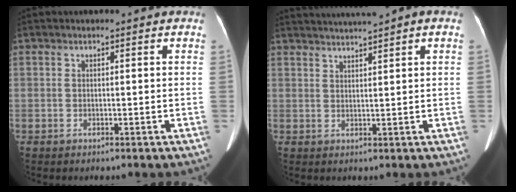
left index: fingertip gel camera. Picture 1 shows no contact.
{"total": 5.0, "force": [4.3, -0.8, 2.4], "torque": [-0.043, 0.024, 0.077]}